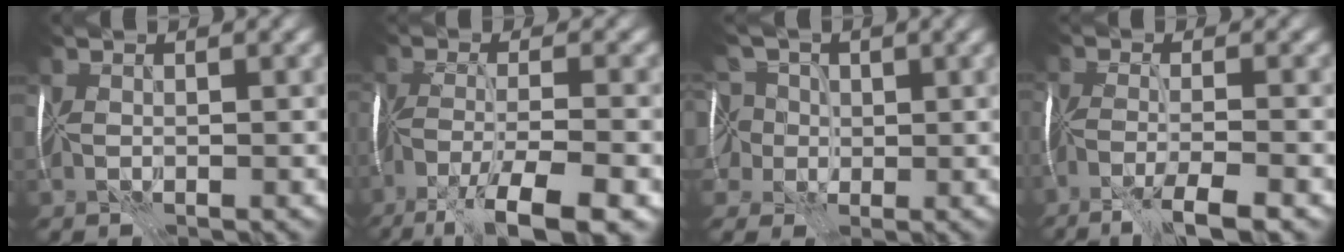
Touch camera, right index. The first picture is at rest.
{"total": 9.0, "force": [-6.0, 1.3, 6.6], "torque": [-0.116, -0.007, -0.109]}
{"total": 7.9, "force": [1.5, 6.2, 4.6], "torque": [-0.080, 0.028, -0.022]}
{"total": 5.8, "force": [-4.2, 0.4, 4.0], "torque": [-0.062, -0.007, -0.086]}